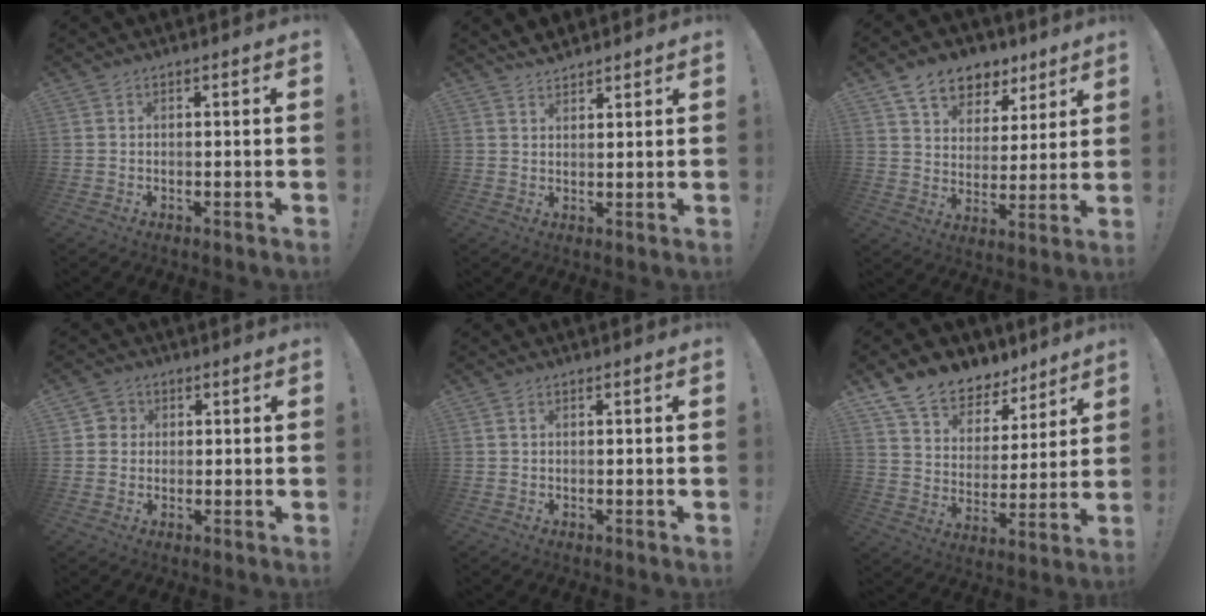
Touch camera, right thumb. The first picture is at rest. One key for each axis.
{"total": 3.4, "fx": 3.2, "fy": 0.9, "fz": 0.4, "tx": -0.006, "ty": -0.021, "tz": 0.059}
{"total": 11.3, "fx": 7.9, "fy": 7.2, "fz": 3.8, "tx": -0.057, "ty": -0.052, "tz": 0.150}
{"total": 3.5, "fx": 0.6, "fy": 3.4, "fz": 0.7, "tx": -0.006, "ty": 0.001, "tz": 0.010}
{"total": 0.7, "fx": 0.3, "fy": 0.4, "fz": 0.4, "tx": -0.004, "ty": 0.000, "tz": 0.004}
{"total": 12.4, "fx": 10.1, "fy": 6.4, "fz": 3.2, "tx": -0.062, "ty": -0.081, "tz": 0.187}